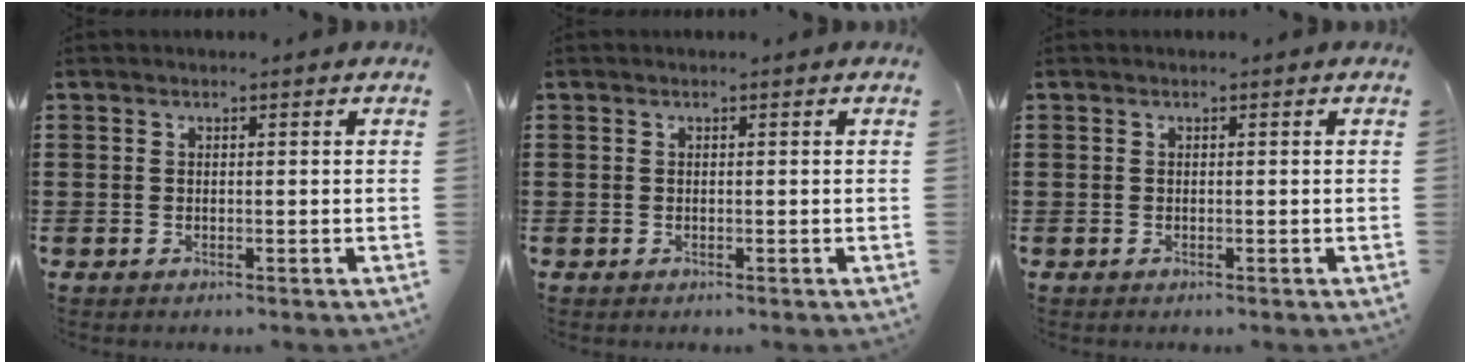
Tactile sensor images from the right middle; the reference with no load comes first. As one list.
[{"total": 0.0}, {"total": 0.0}]